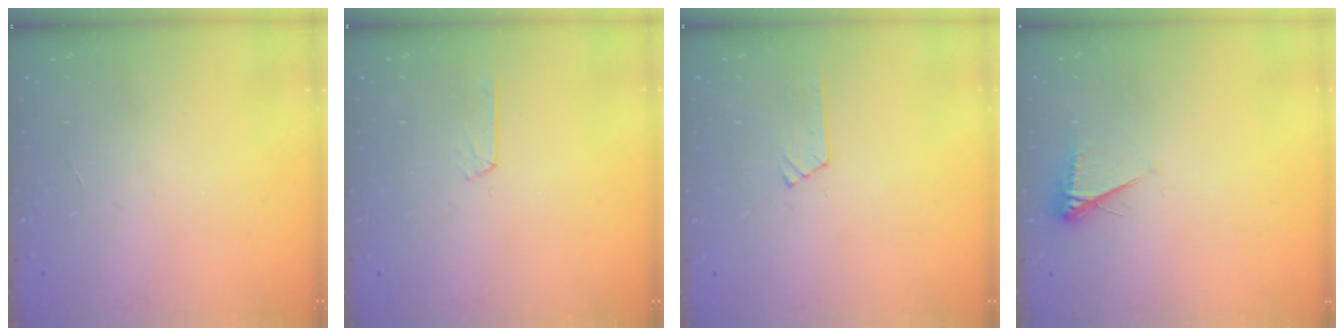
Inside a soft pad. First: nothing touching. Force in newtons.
{"total": 2.8, "press": 2.8, "slide": 0.3}
{"total": 6.1, "press": 6.0, "slide": 0.7}
{"total": 4.3, "press": 4.2, "slide": 0.6}